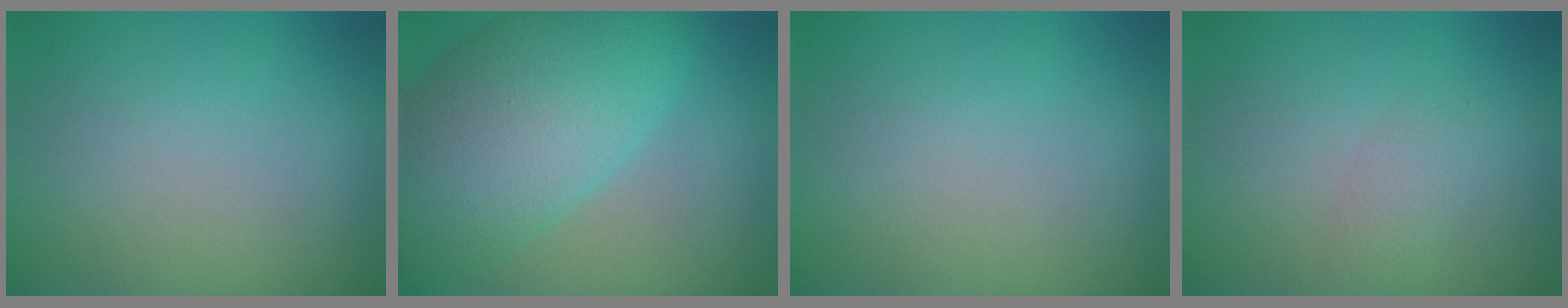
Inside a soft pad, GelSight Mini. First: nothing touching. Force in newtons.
{"total": 10.1, "press": 10.1, "slide": 0.3}
{"total": 0.0}
{"total": 1.5, "press": 1.5, "slide": 0.1}